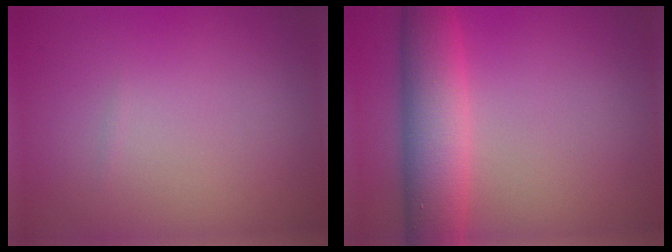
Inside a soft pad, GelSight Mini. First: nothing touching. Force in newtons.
{"total": 6.4, "press": 6.4, "slide": 0.3}